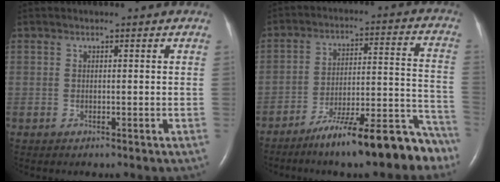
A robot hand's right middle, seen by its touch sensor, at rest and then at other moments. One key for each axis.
{"total": 16.1, "fx": -12.4, "fy": 2.7, "fz": 9.9, "tx": -0.114, "ty": 0.039, "tz": -0.195}